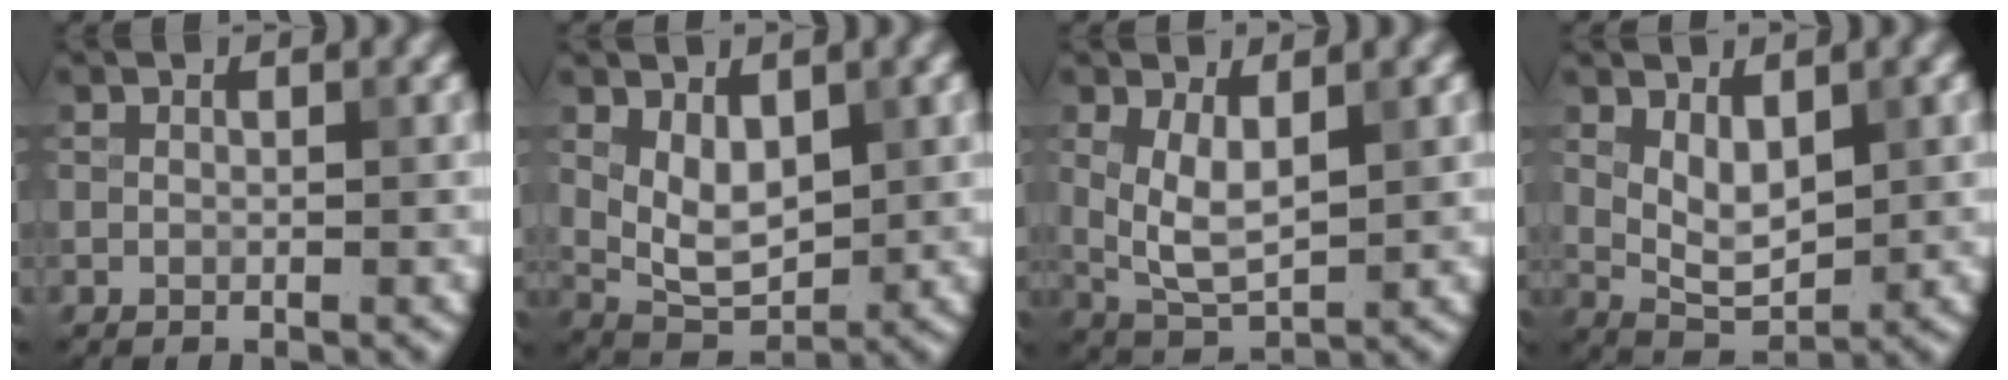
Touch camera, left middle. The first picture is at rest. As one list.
[{"total": 4.3, "force": [1.1, 2.5, 3.4], "torque": [-0.067, -0.007, 0.027]}, {"total": 4.0, "force": [1.0, 1.7, 3.4], "torque": [-0.073, -0.007, 0.025]}, {"total": 3.7, "force": [1.2, 1.8, 3.0], "torque": [-0.059, -0.007, 0.027]}]